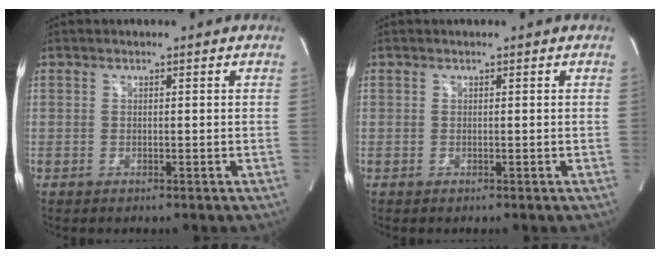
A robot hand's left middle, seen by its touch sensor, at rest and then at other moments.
{"total": 0.0}